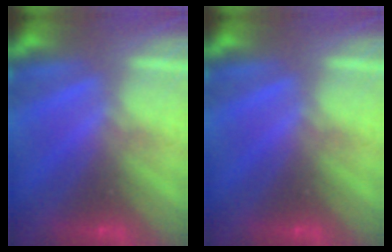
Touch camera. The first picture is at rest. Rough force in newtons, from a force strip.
{"total": 0.0}